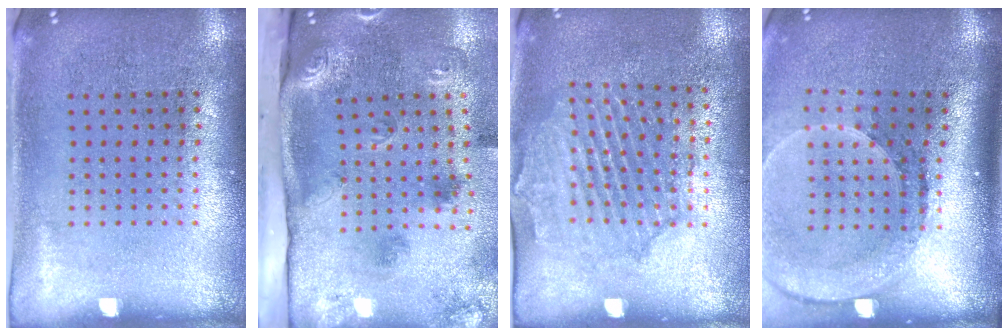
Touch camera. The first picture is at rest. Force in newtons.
{"total": 3.4, "press": 2.1, "slide": 2.6}
{"total": 1.6, "press": 1.6, "slide": 0.2}
{"total": 2.6, "press": 1.9, "slide": 1.8}